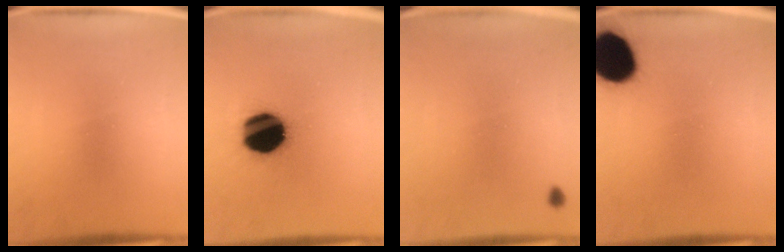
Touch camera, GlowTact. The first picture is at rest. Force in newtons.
{"total": 19.5}
{"total": 0.8}
{"total": 15.1}